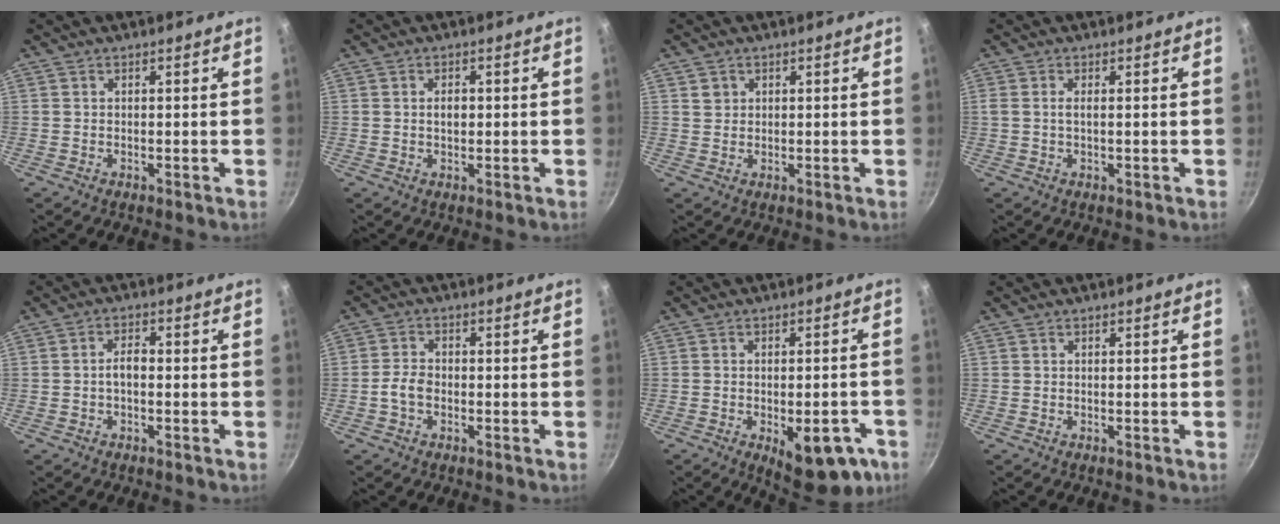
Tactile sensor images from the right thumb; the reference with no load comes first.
{"total": 2.2, "force": [0.1, 1.5, 1.7], "torque": [-0.020, 0.005, 0.002]}
{"total": 1.9, "force": [0.8, 1.7, 0.4], "torque": [0.003, 0.006, 0.013]}
{"total": 1.4, "force": [0.1, 0.4, 1.3], "torque": [-0.028, 0.000, 0.000]}
{"total": 2.9, "force": [-0.6, 1.6, 2.4], "torque": [-0.034, 0.017, -0.012]}
{"total": 3.4, "force": [-1.1, 2.4, 2.2], "torque": [-0.042, 0.019, -0.025]}
{"total": 13.1, "force": [-5.1, 6.1, 10.3], "torque": [-0.087, 0.013, -0.055]}
{"total": 0.0}